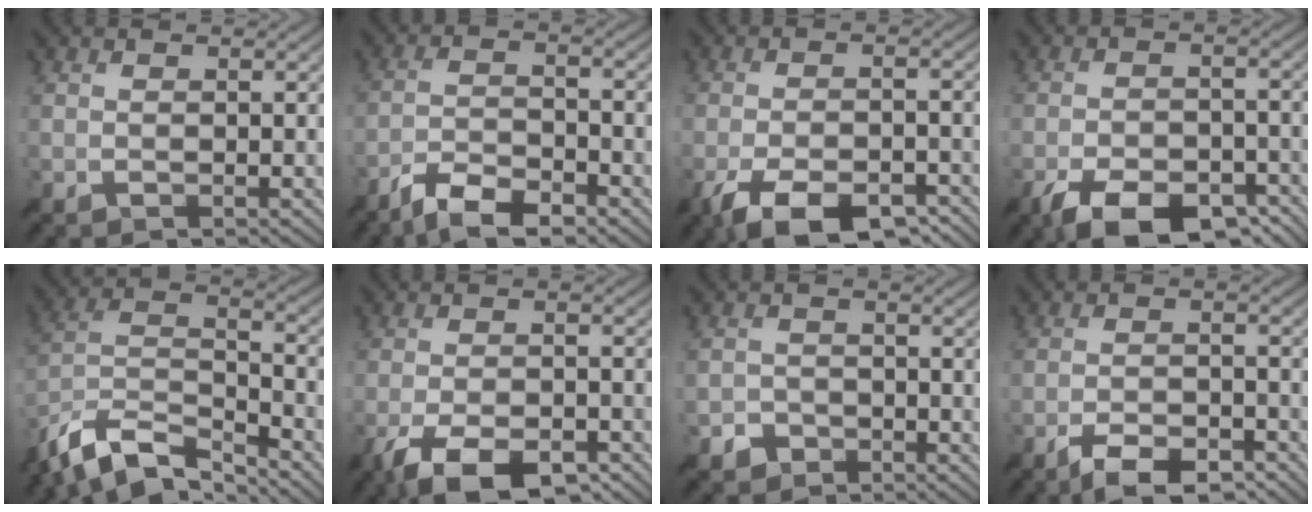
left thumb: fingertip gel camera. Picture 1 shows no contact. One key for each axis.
{"total": 6.8, "fx": -5.1, "fy": 1.8, "fz": 4.1, "tx": -0.084, "ty": -0.001, "tz": -0.102}
{"total": 10.5, "fx": -6.9, "fy": 3.7, "fz": 7.0, "tx": -0.125, "ty": -0.004, "tz": -0.119}
{"total": 11.4, "fx": -7.6, "fy": 4.6, "fz": 7.2, "tx": -0.125, "ty": -0.009, "tz": -0.125}
{"total": 12.2, "fx": -9.4, "fy": 3.9, "fz": 6.6, "tx": -0.146, "ty": -0.001, "tz": -0.185}
{"total": 9.4, "fx": -6.0, "fy": 3.3, "fz": 6.5, "tx": -0.119, "ty": -0.003, "tz": -0.105}
{"total": 2.1, "fx": -1.3, "fy": 1.6, "fz": 0.5, "tx": -0.004, "ty": 0.003, "tz": -0.030}
{"total": 7.1, "fx": -5.0, "fy": 2.0, "fz": 4.7, "tx": -0.086, "ty": 0.000, "tz": -0.087}